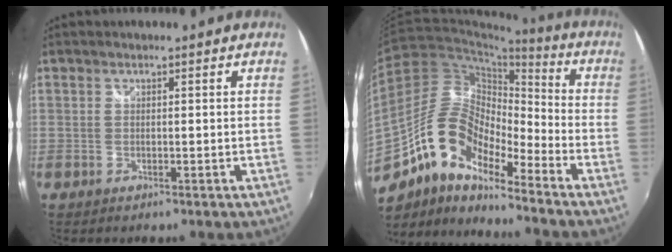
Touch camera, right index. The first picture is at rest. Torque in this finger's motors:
{"motor_torque": [1.03, -1.11, 0.70, 0.16]}